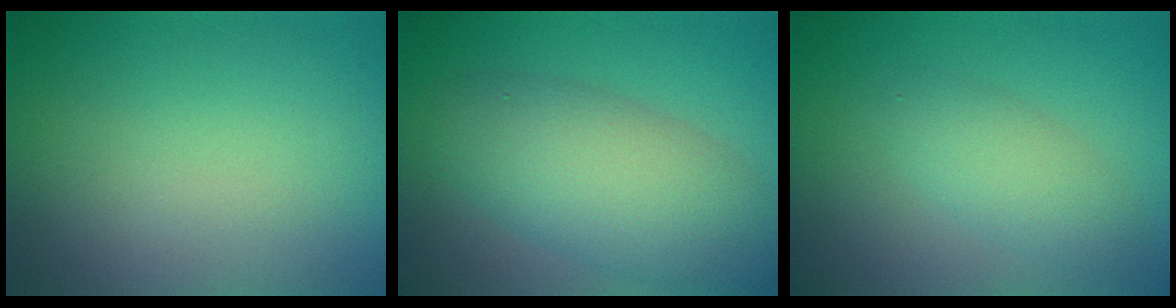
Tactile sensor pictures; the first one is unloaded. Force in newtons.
{"total": 6.8, "press": 6.8, "slide": 0.3}
{"total": 2.7, "press": 2.7, "slide": 0.0}